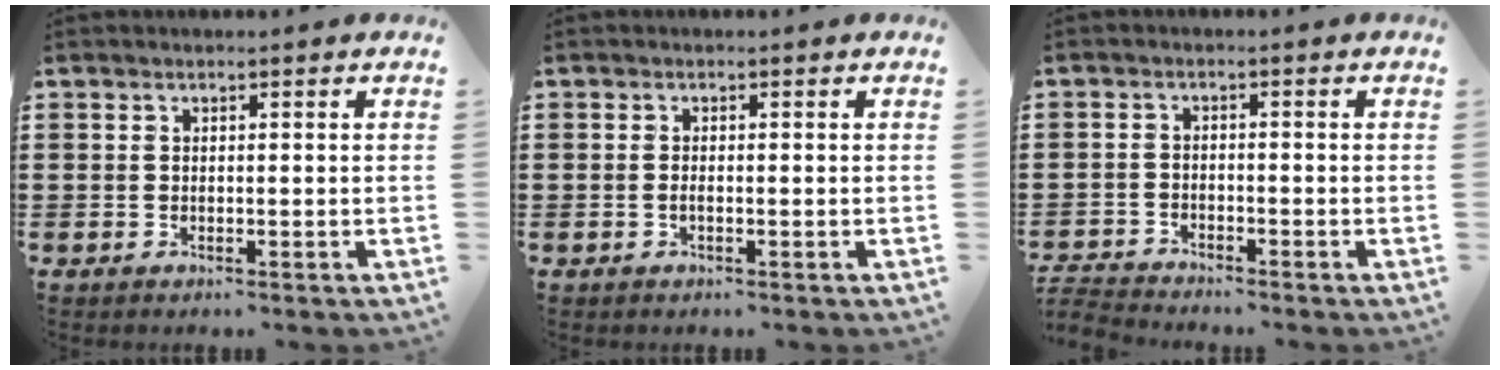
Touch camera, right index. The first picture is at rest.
{"total": 1.1, "force": [-0.4, 0.0, 1.0], "torque": [-0.021, -0.007, -0.005]}
{"total": 2.8, "force": [-2.8, 0.1, 0.0], "torque": [-0.003, 0.000, -0.061]}